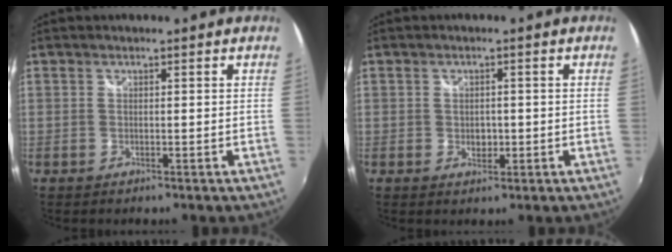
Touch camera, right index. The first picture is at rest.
{"total": 2.3, "force": [-0.4, 1.8, 1.3], "torque": [-0.020, 0.001, -0.006]}